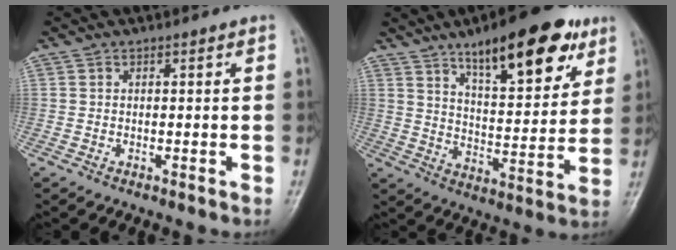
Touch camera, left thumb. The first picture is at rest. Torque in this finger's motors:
{"motor_torque": [0.66, 0.60, 1.46, -1.32, 0.29]}